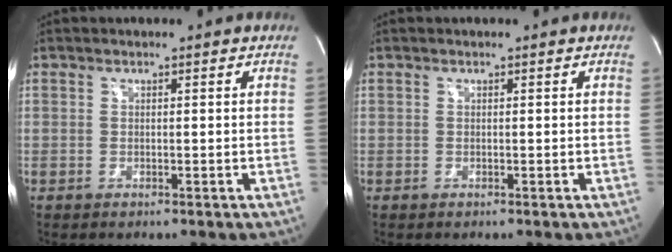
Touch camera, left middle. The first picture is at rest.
{"total": 0.0}